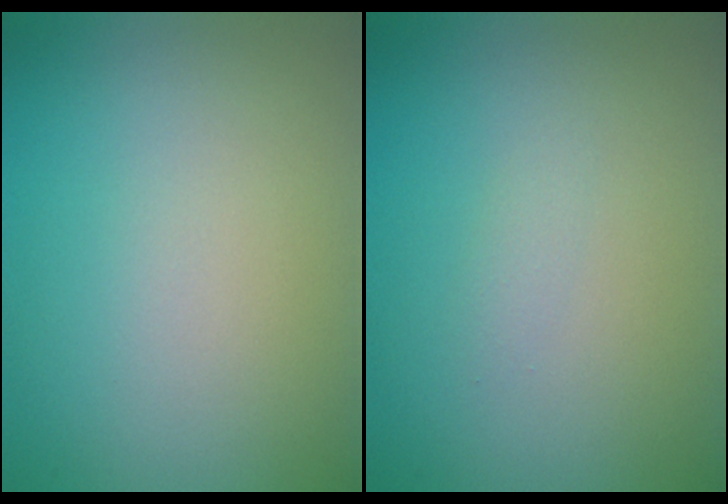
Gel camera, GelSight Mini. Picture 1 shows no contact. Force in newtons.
{"total": 0.6, "press": 0.6, "slide": 0.0}